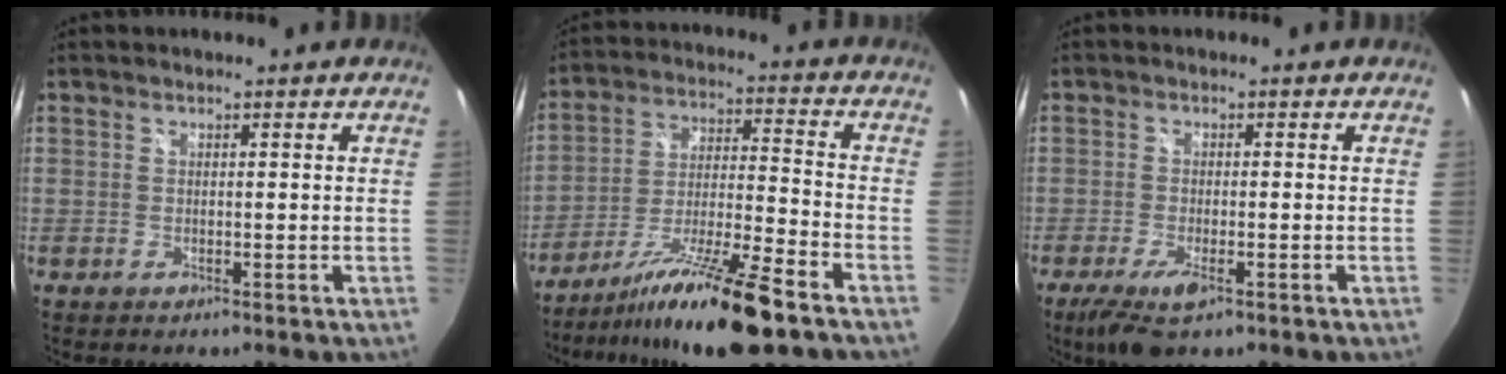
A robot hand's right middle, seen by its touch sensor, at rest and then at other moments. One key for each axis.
{"total": 16.3, "fx": -12.2, "fy": 0.1, "fz": 10.8, "tx": -0.202, "ty": -0.017, "tz": -0.207}
{"total": 6.2, "fx": -3.7, "fy": 1.6, "fz": 4.7, "tx": -0.108, "ty": -0.022, "tz": -0.066}